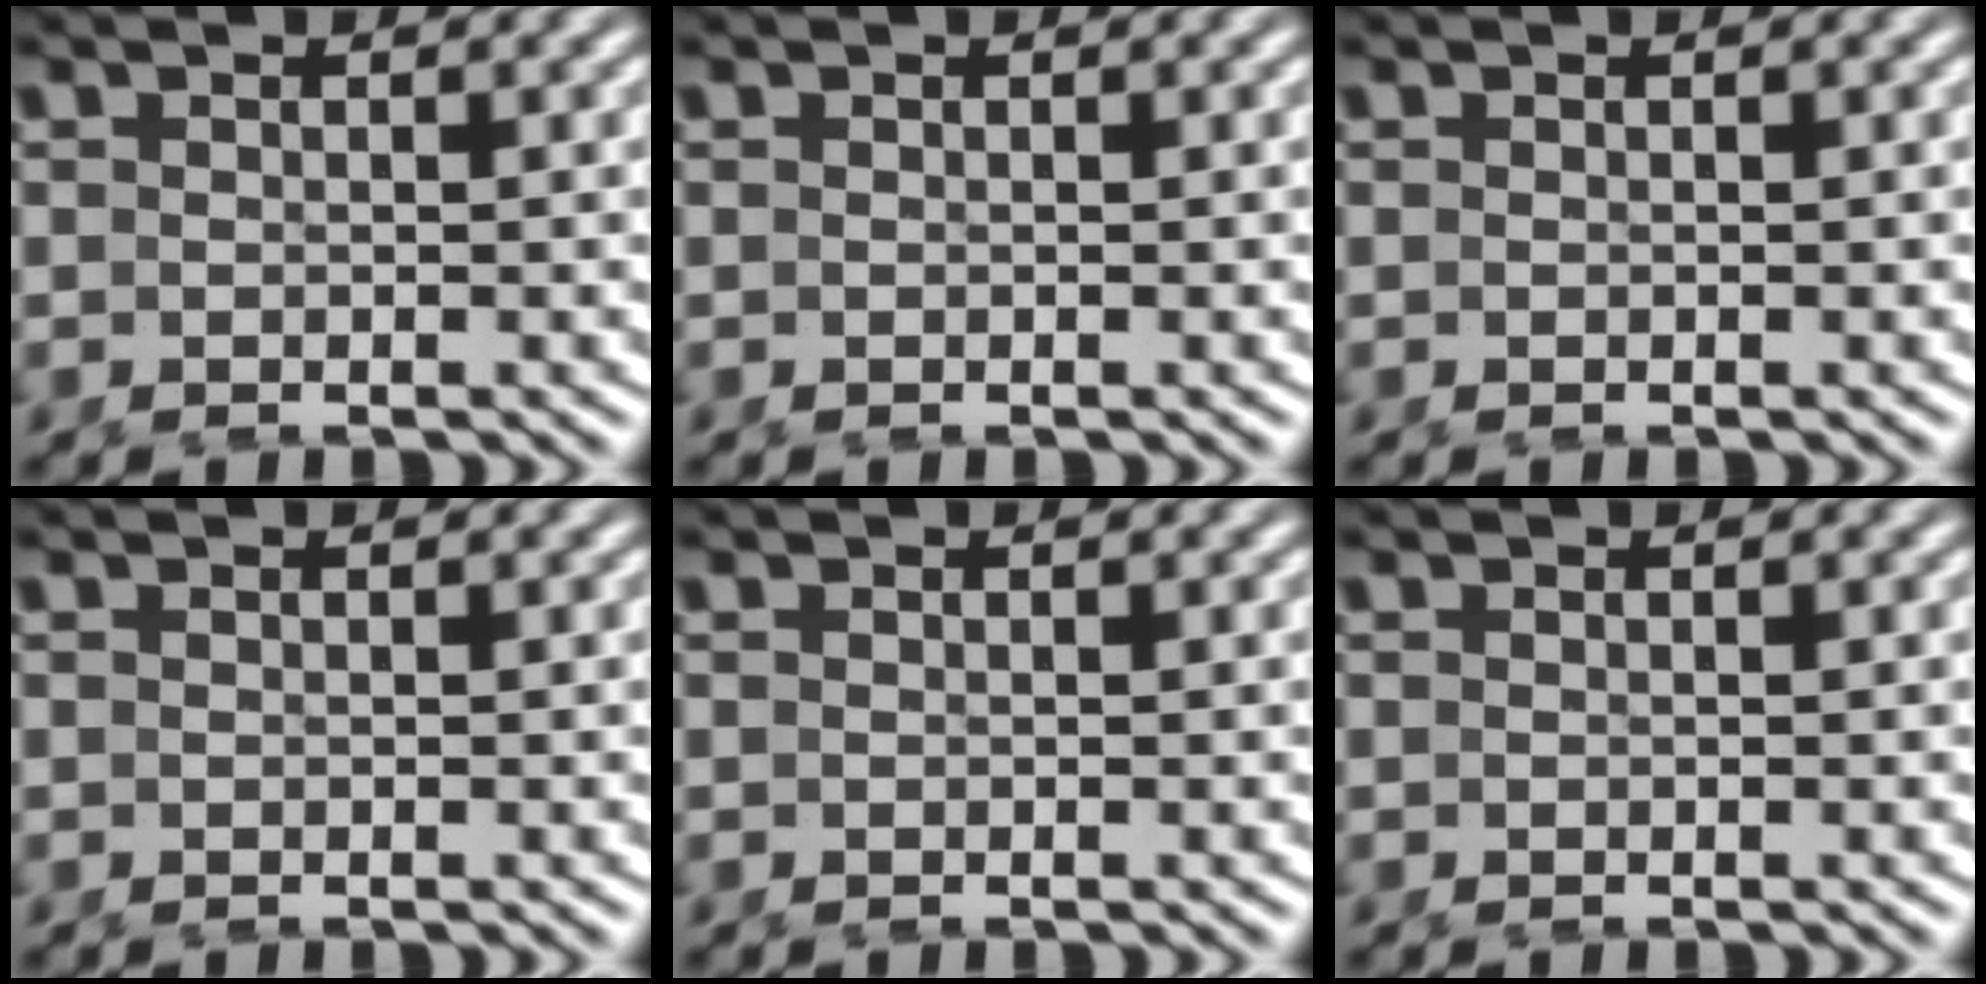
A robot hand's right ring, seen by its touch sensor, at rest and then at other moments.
{"total": 0.0}
{"total": 0.0}
{"total": 0.0}
{"total": 0.0}
{"total": 0.0}